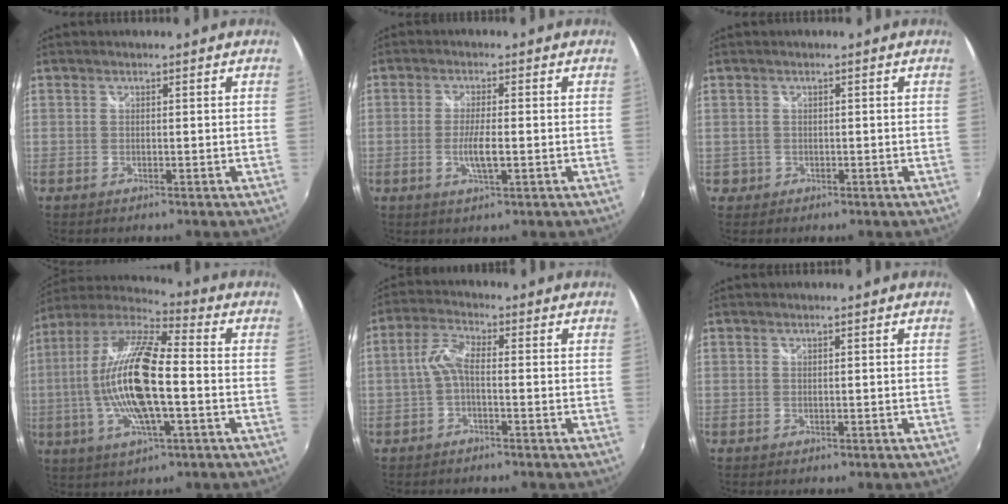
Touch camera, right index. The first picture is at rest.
{"total": 4.4, "force": [-1.1, 0.6, 4.3], "torque": [-0.082, -0.009, -0.019]}
{"total": 2.1, "force": [-0.4, 2.0, 0.0], "torque": [0.002, 0.005, -0.002]}
{"total": 18.7, "force": [-2.0, 4.8, 18.0], "torque": [-0.333, -0.005, -0.045]}
{"total": 4.3, "force": [-1.2, 1.3, 3.9], "torque": [-0.089, 0.012, -0.025]}
{"total": 0.0}